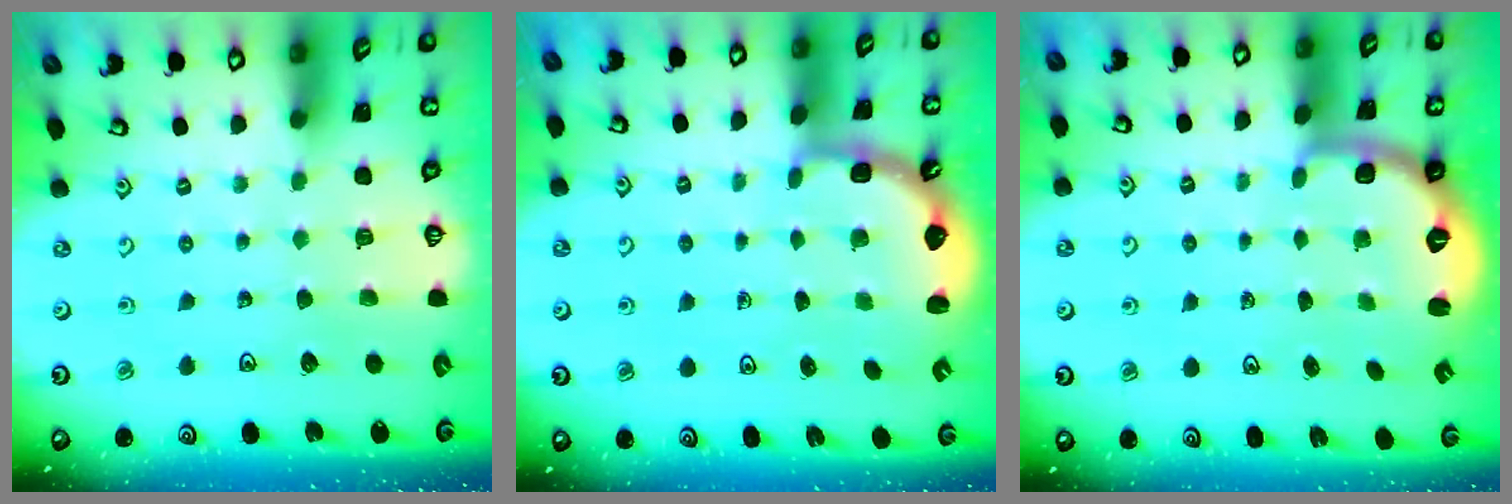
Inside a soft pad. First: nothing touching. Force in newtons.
{"total": 2.2, "press": 1.8, "slide": 1.3}
{"total": 2.6, "press": 1.5, "slide": 2.1}